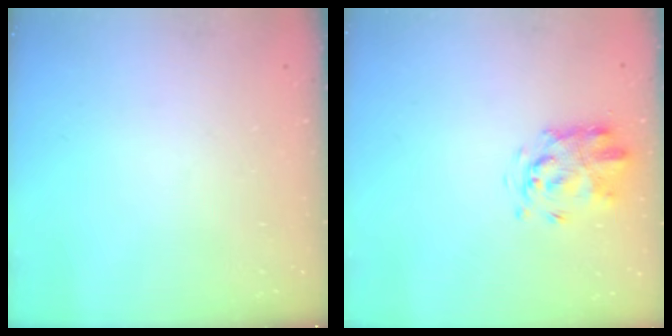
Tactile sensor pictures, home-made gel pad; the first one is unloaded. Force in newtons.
{"total": 3.6, "press": 3.4, "slide": 1.0}